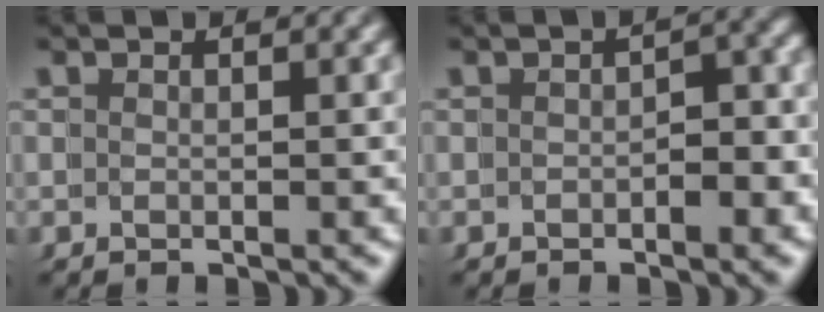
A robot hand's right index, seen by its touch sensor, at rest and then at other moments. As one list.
[{"total": 1.8, "force": [-1.2, 0.9, 1.0], "torque": [-0.004, -0.002, -0.021]}]